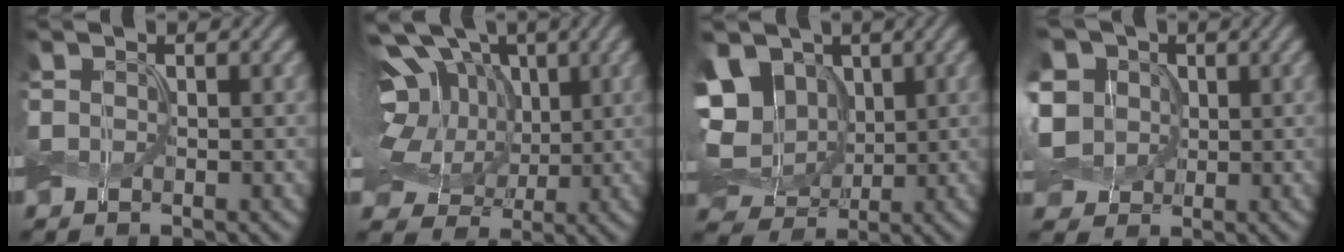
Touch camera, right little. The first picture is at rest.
{"total": 11.6, "force": [3.0, 8.4, 7.5], "torque": [-0.156, 0.030, 0.028]}
{"total": 10.1, "force": [2.6, 7.9, 5.7], "torque": [-0.133, 0.025, 0.029]}
{"total": 7.8, "force": [1.7, 6.4, 4.1], "torque": [-0.108, 0.036, 0.012]}